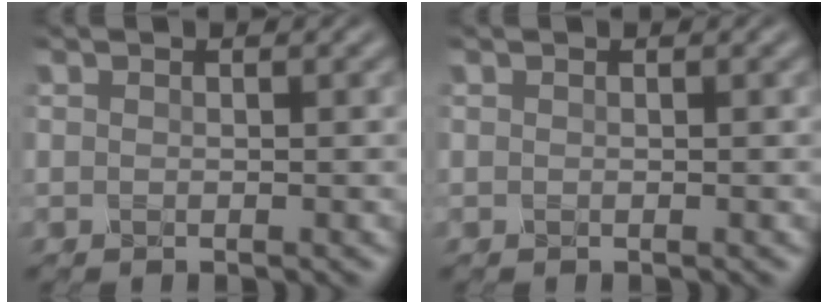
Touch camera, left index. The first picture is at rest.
{"total": 0.0}